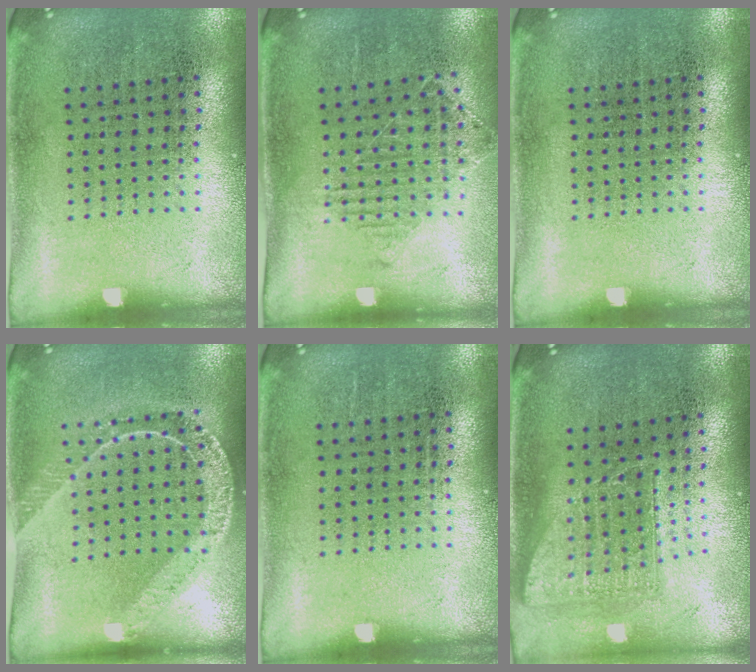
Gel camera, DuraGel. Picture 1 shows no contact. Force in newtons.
{"total": 1.1, "press": 1.0, "slide": 0.5}
{"total": 0.0}
{"total": 1.7, "press": 1.6, "slide": 0.5}
{"total": 0.0}
{"total": 1.7, "press": 1.3, "slide": 1.1}